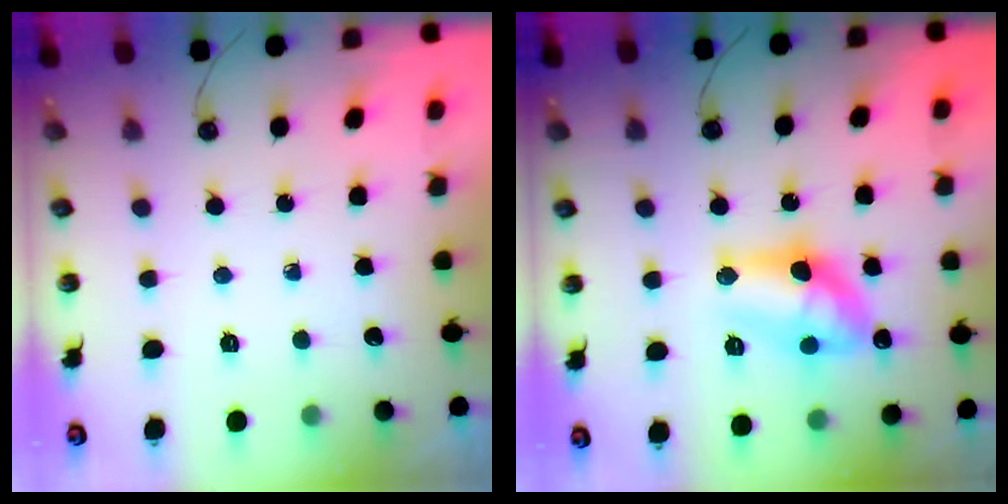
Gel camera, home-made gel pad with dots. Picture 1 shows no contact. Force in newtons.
{"total": 12.6, "press": 12.6, "slide": 0.7}